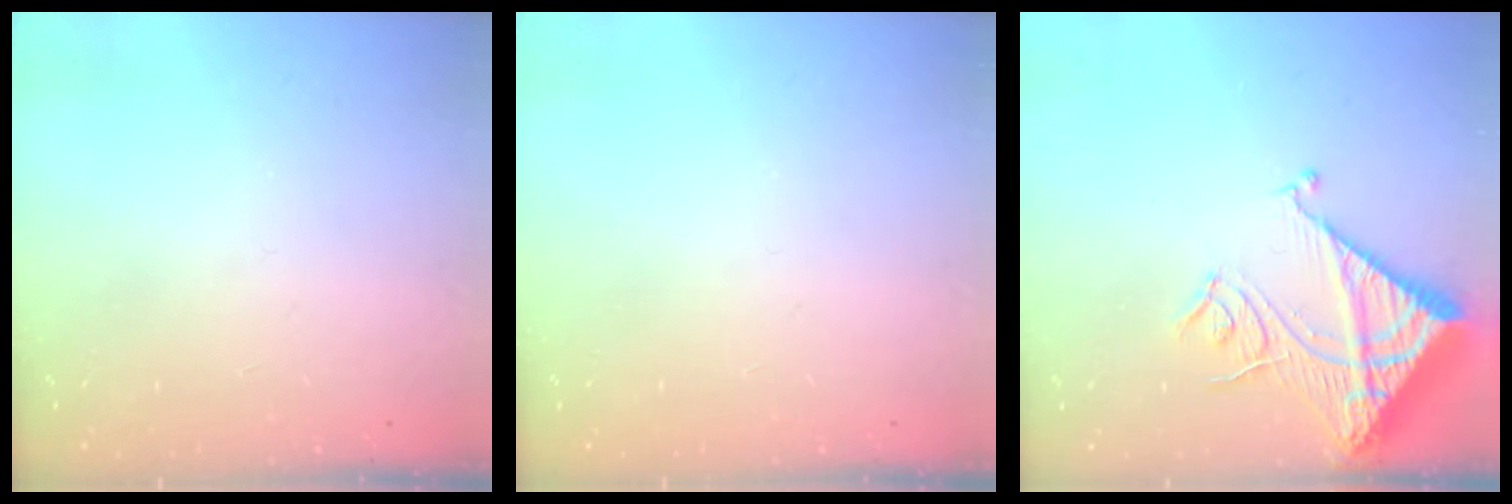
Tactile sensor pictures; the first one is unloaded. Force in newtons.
{"total": 0.0}
{"total": 15.6, "press": 15.4, "slide": 1.8}